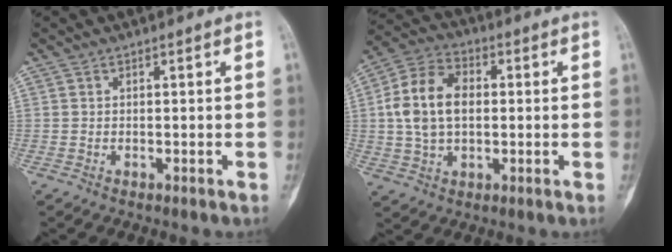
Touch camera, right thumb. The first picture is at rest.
{"total": 12.6, "force": [0.9, 8.3, 9.4], "torque": [-0.172, 0.021, 0.014]}